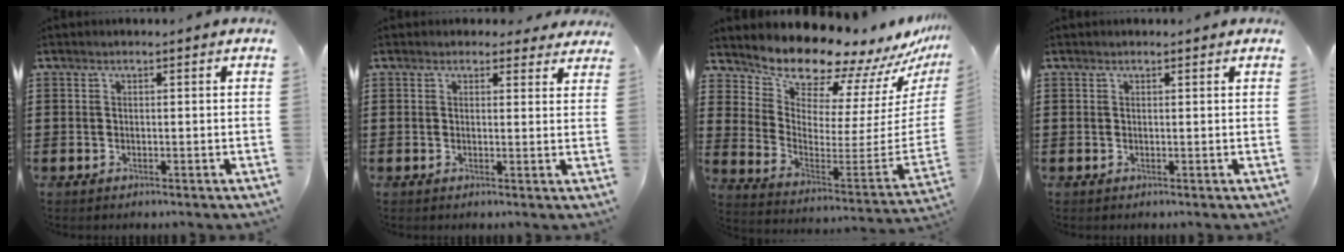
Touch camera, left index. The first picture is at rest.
{"total": 2.0, "force": [1.8, 0.8, 0.3], "torque": [-0.005, 0.000, 0.032]}
{"total": 10.4, "force": [10.3, 1.4, 0.8], "torque": [-0.038, -0.117, 0.172]}
{"total": 0.0}